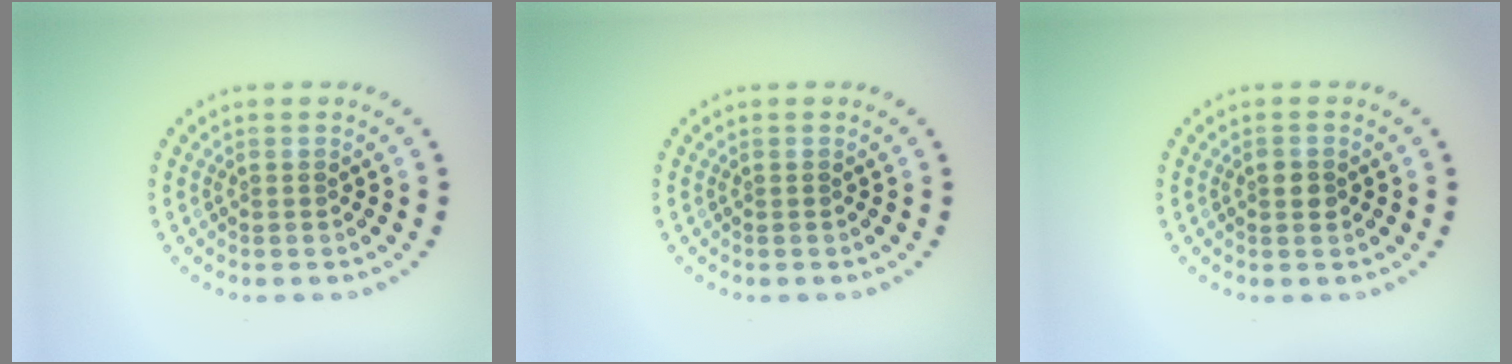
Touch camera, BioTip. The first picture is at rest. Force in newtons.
{"total": 0.0}
{"total": 0.9, "press": 0.9, "slide": 0.1}